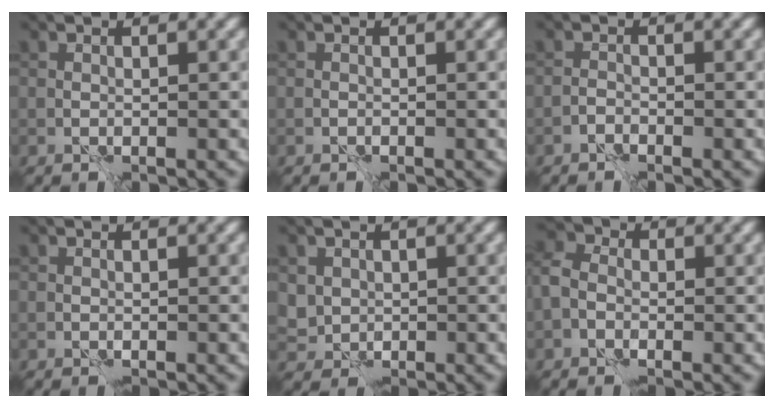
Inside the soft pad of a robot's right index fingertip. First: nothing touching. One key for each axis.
{"total": 0.0}
{"total": 0.7, "fx": -0.7, "fy": 0.3, "fz": 0.2, "tx": -0.001, "ty": 0.005, "tz": -0.017}
{"total": 0.0}
{"total": 1.9, "fx": 0.4, "fy": 1.8, "fz": 0.4, "tx": -0.008, "ty": -0.006, "tz": 0.012}
{"total": 2.6, "fx": -0.7, "fy": 2.1, "fz": 1.3, "tx": -0.025, "ty": 0.008, "tz": -0.023}